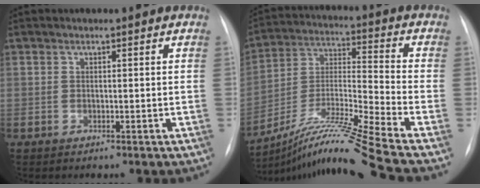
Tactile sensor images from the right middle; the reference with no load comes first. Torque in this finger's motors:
{"motor_torque": [-0.43, -0.76, -0.05, 0.03]}